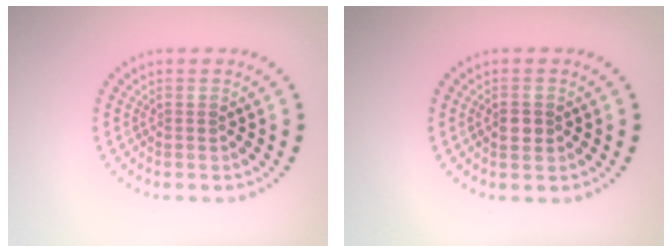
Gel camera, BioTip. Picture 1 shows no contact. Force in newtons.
{"total": 1.6, "press": 1.5, "slide": 0.3}